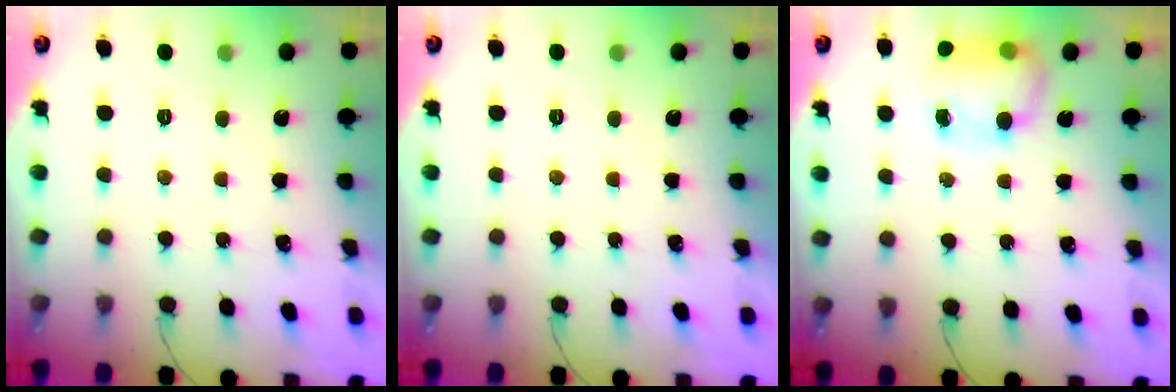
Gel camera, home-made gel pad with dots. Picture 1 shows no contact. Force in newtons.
{"total": 0.0}
{"total": 11.7, "press": 9.3, "slide": 7.1}